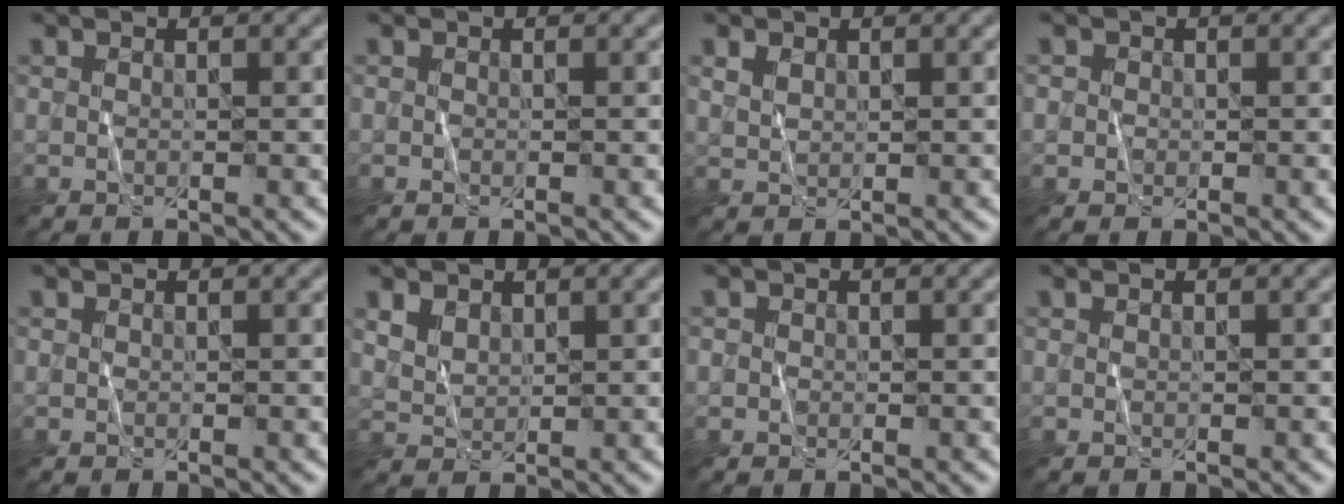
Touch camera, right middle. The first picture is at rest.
{"total": 0.0}
{"total": 1.2, "force": [0.8, 0.8, 0.6], "torque": [-0.012, 0.002, 0.019]}
{"total": 0.9, "force": [0.1, 0.9, 0.2], "torque": [0.003, -0.001, -0.002]}
{"total": 0.0}
{"total": 2.0, "force": [1.3, 1.2, 0.9], "torque": [-0.021, -0.001, 0.029]}
{"total": 0.6, "force": [-0.1, 0.6, 0.1], "torque": [0.001, -0.002, -0.003]}
{"total": 0.0}